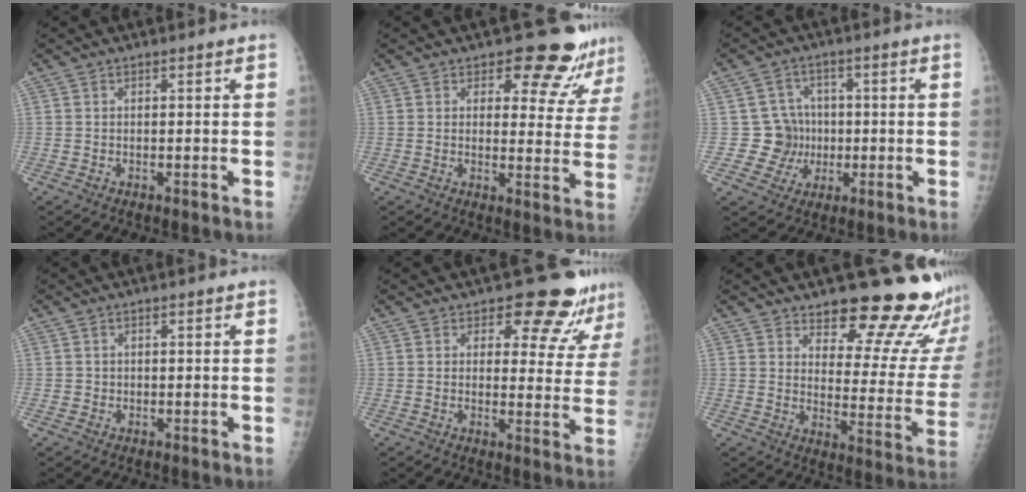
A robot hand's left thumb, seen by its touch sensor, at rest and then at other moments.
{"total": 10.4, "force": [9.2, 4.0, 2.6], "torque": [0.011, -0.070, 0.094]}
{"total": 6.7, "force": [-0.4, 6.7, 0.8], "torque": [0.030, 0.017, -0.005]}
{"total": 0.8, "force": [-0.1, 0.8, 0.0], "torque": [0.007, 0.005, -0.002]}
{"total": 9.6, "force": [8.4, 3.9, 2.7], "torque": [0.007, -0.062, 0.086]}
{"total": 18.9, "force": [15.8, 5.5, 8.8], "torque": [-0.064, -0.137, 0.197]}